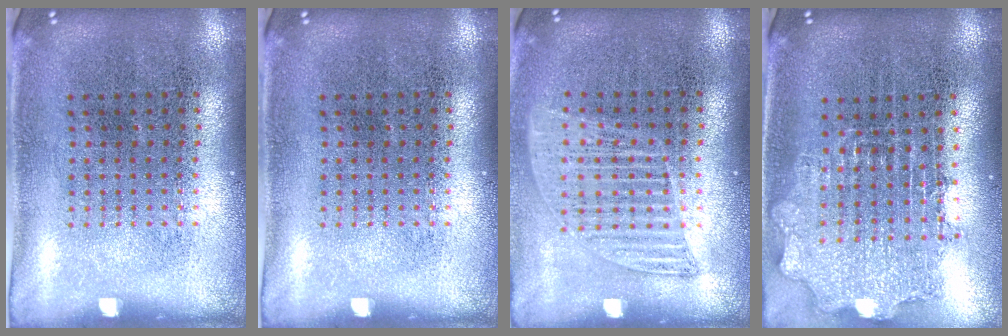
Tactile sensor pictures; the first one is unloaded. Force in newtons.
{"total": 0.0}
{"total": 1.2, "press": 1.1, "slide": 0.5}
{"total": 1.8, "press": 1.4, "slide": 1.0}